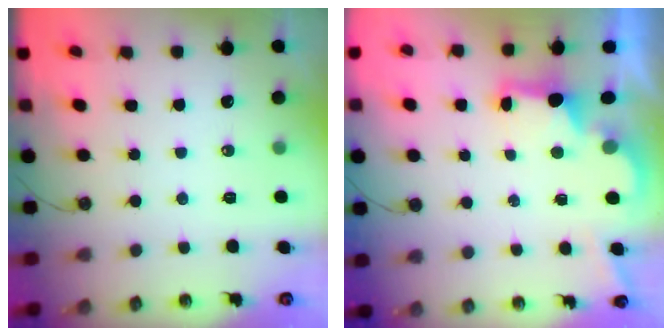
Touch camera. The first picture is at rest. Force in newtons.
{"total": 2.5, "press": 2.4, "slide": 0.7}